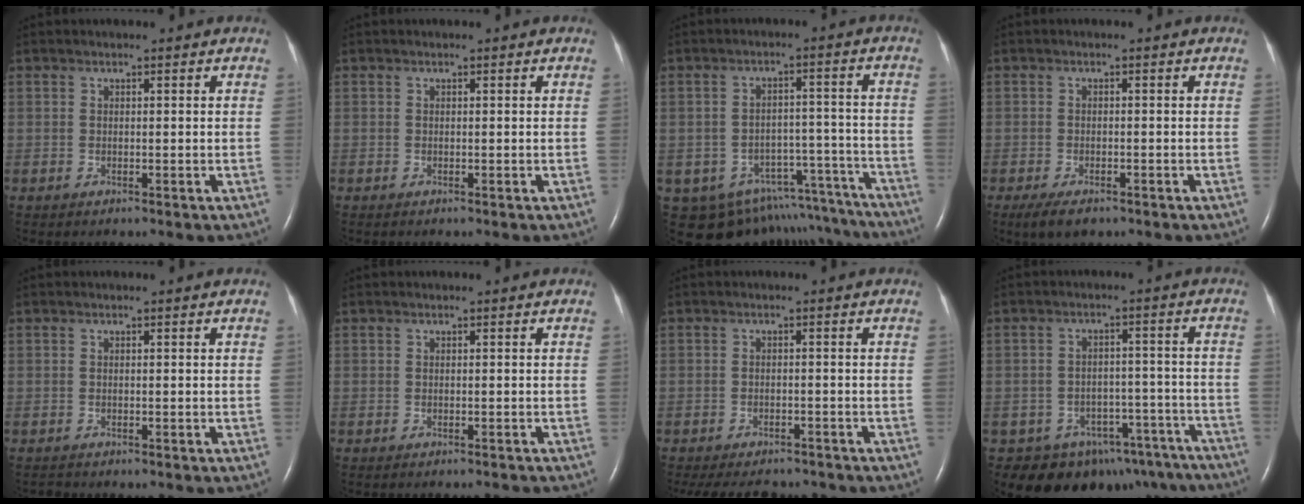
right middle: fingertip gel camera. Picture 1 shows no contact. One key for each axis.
{"total": 0.0}
{"total": 16.7, "fx": -14.3, "fy": 7.6, "fz": 4.0, "tx": -0.057, "ty": 0.048, "tz": -0.173}
{"total": 3.8, "fx": -2.6, "fy": 1.5, "fz": 2.3, "tx": -0.047, "ty": -0.008, "tz": -0.038}
{"total": 0.5, "fx": -0.5, "fy": 0.1, "fz": -0.1, "tx": -0.006, "ty": -0.004, "tz": -0.009}
{"total": 2.2, "fx": -2.1, "fy": 0.0, "fz": 0.3, "tx": -0.004, "ty": -0.005, "tz": -0.025}
{"total": 10.8, "fx": -9.5, "fy": 3.6, "fz": 3.6, "tx": -0.070, "ty": -0.003, "tz": -0.122}
{"total": 14.8, "fx": -11.4, "fy": 8.8, "fz": 3.1, "tx": -0.025, "ty": 0.049, "tz": -0.127}